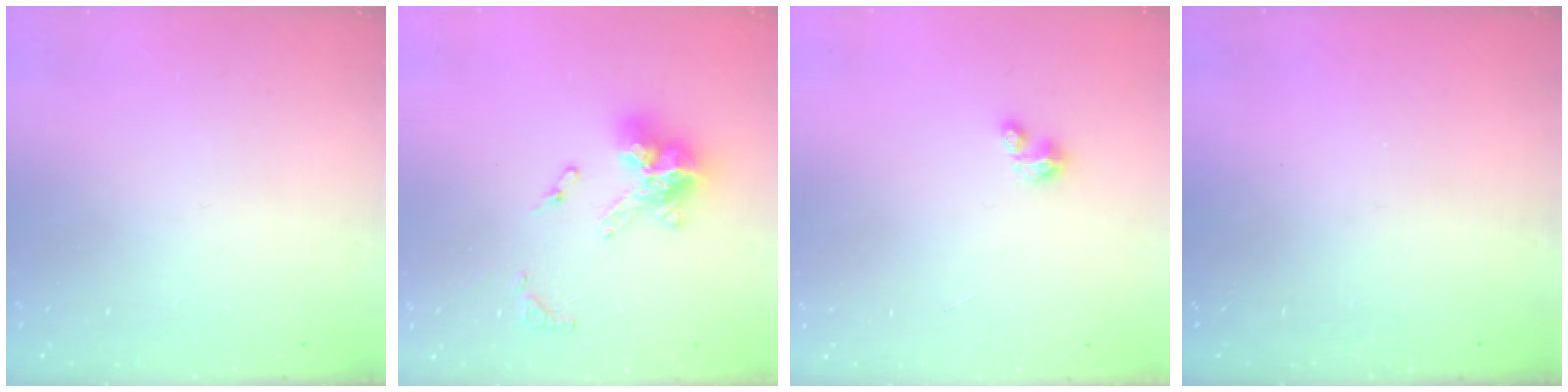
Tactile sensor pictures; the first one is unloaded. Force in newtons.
{"total": 12.8, "press": 12.7, "slide": 1.4}
{"total": 2.5, "press": 2.5, "slide": 0.3}
{"total": 0.0}